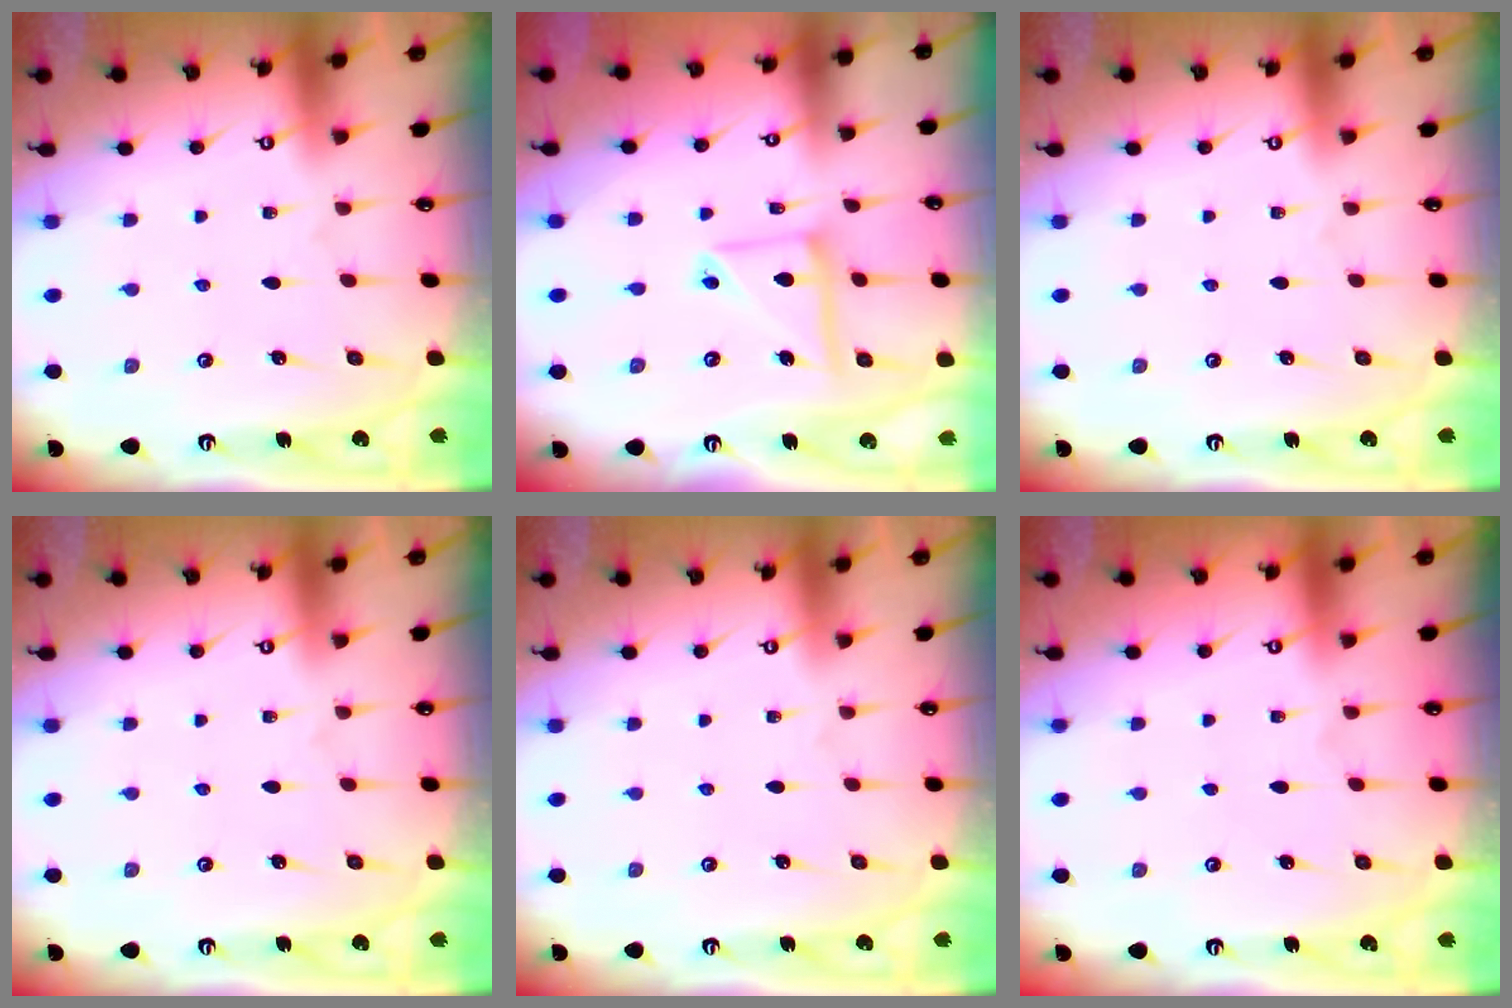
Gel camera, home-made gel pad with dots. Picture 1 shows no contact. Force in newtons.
{"total": 10.6, "press": 10.6, "slide": 0.9}
{"total": 0.0}
{"total": 0.0}
{"total": 0.0}
{"total": 0.0}